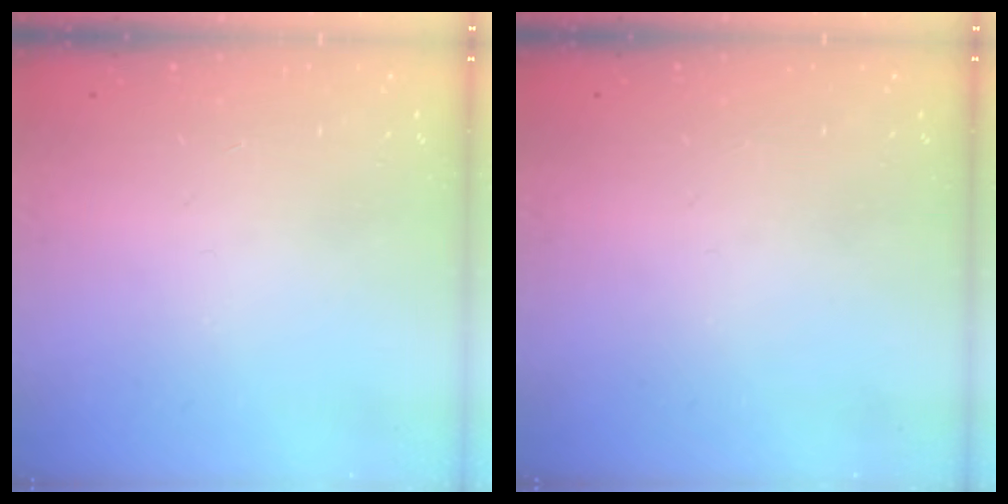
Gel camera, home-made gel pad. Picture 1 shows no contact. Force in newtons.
{"total": 0.0}